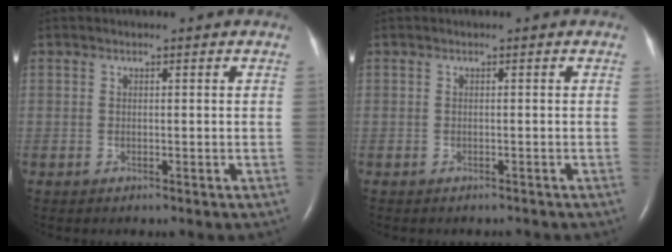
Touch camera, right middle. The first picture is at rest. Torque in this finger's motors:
{"motor_torque": [-0.03, 0.03, -0.01, -0.01]}